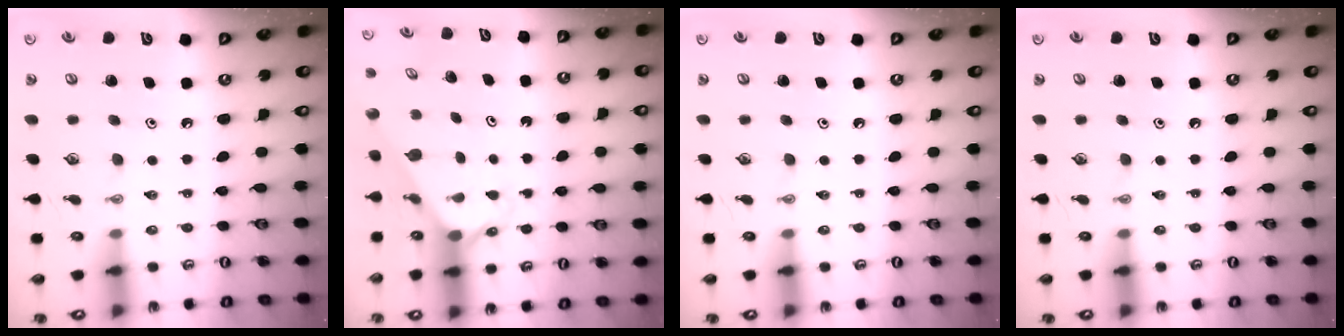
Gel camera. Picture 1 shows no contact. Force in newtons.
{"total": 2.4, "press": 2.4, "slide": 0.2}
{"total": 0.0}
{"total": 0.0}